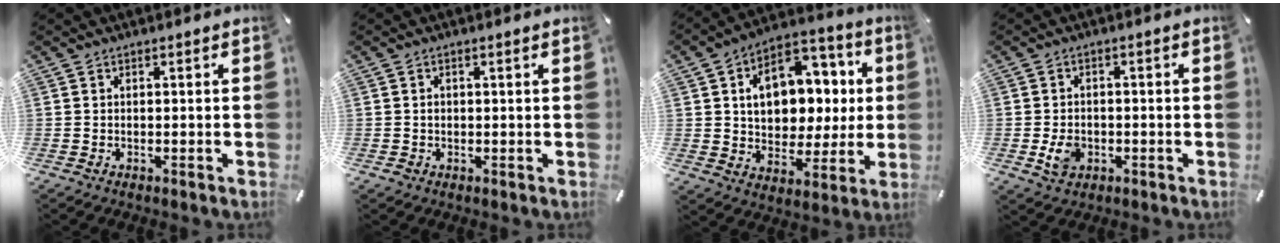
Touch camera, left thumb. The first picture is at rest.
{"total": 0.9, "force": [0.1, 0.7, 0.5], "torque": [-0.011, 0.005, 0.001]}
{"total": 14.4, "force": [2.1, 11.4, 8.5], "torque": [-0.128, -0.009, 0.045]}
{"total": 4.7, "force": [-1.2, 3.5, 2.9], "torque": [-0.059, -0.002, -0.026]}